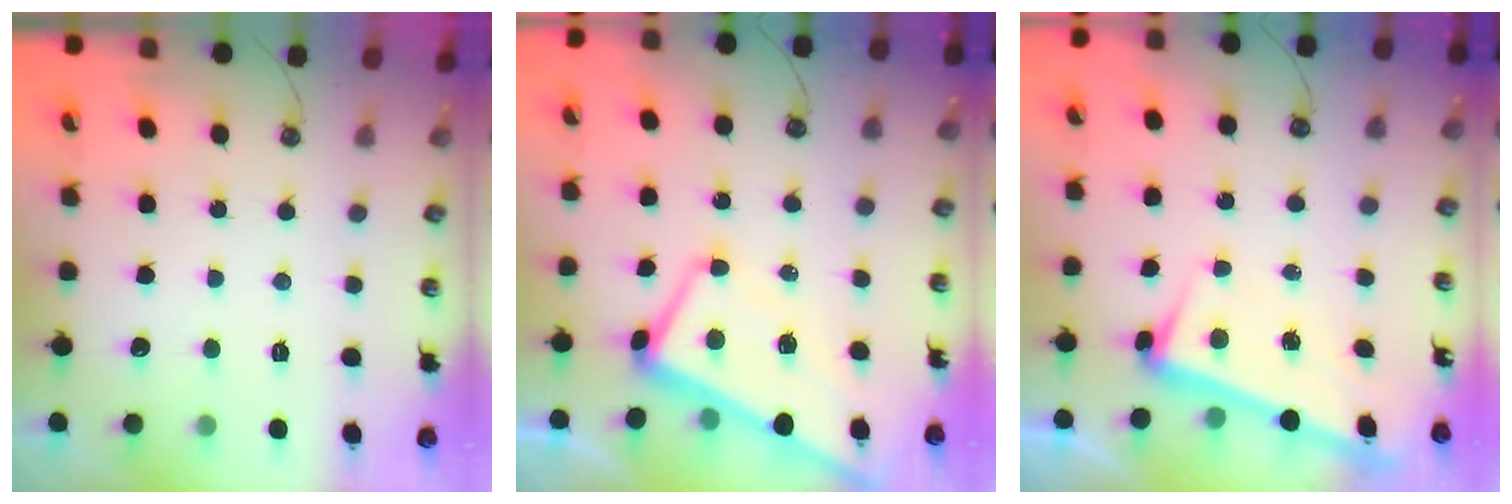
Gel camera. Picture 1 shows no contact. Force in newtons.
{"total": 1.2, "press": 1.0, "slide": 0.7}
{"total": 3.4, "press": 3.2, "slide": 1.1}